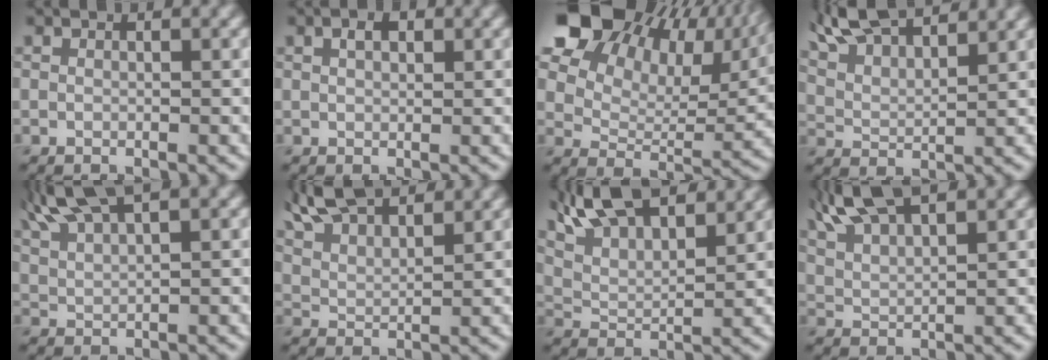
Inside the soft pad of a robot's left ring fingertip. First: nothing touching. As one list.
[{"total": 1.4, "force": [0.6, 0.8, 1.0], "torque": [-0.019, 0.005, 0.010]}, {"total": 17.2, "force": [9.6, 10.5, 9.7], "torque": [-0.164, 0.049, 0.156]}, {"total": 9.8, "force": [7.9, 3.1, 4.9], "torque": [-0.103, 0.023, 0.119]}, {"total": 5.9, "force": [4.3, 1.4, 3.7], "torque": [-0.074, 0.025, 0.070]}, {"total": 8.8, "force": [7.2, 2.6, 4.3], "torque": [-0.082, 0.024, 0.096]}, {"total": 10.5, "force": [8.1, 3.3, 5.8], "torque": [-0.111, 0.028, 0.106]}, {"total": 8.1, "force": [5.9, 2.7, 4.8], "torque": [-0.094, 0.036, 0.076]}]